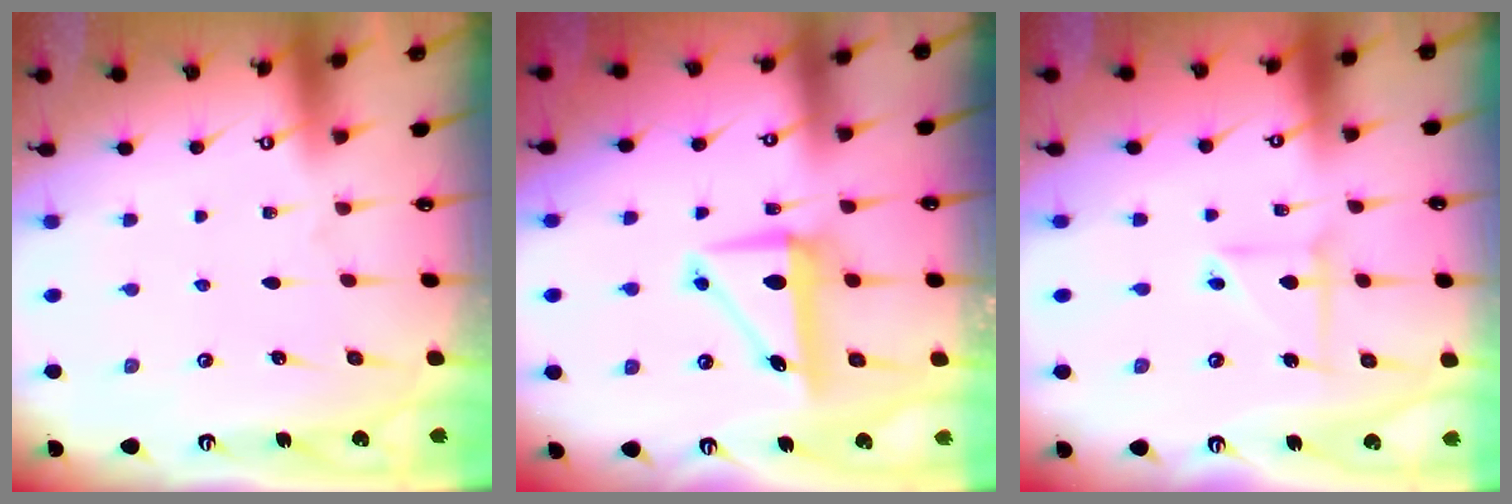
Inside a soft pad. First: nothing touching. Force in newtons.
{"total": 9.1, "press": 8.9, "slide": 1.9}
{"total": 4.4, "press": 4.2, "slide": 1.4}